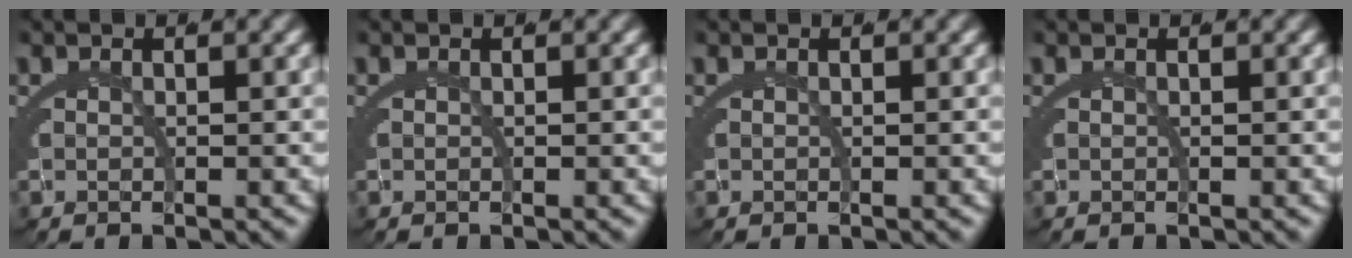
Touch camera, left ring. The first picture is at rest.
{"total": 0.0}
{"total": 0.0}
{"total": 0.0}